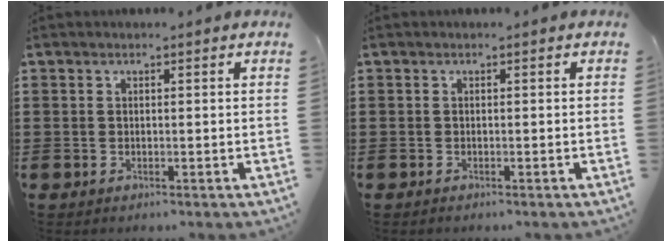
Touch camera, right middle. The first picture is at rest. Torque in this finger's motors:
{"motor_torque": [-0.27, 0.41, -0.04, -0.01]}